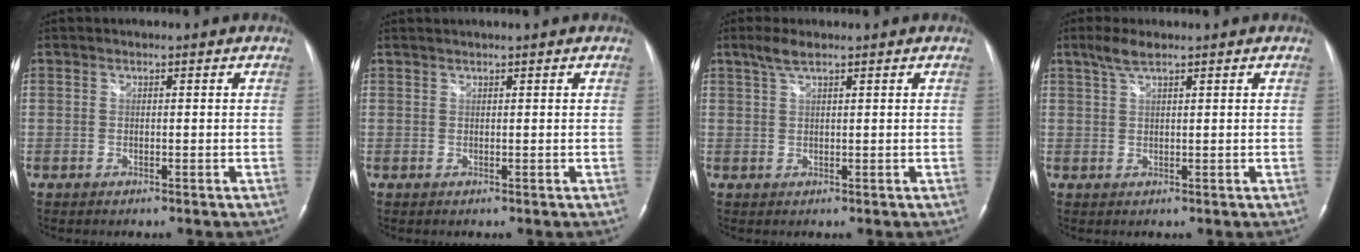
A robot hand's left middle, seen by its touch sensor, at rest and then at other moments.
{"total": 1.1, "force": [0.9, -0.4, 0.5], "torque": [-0.007, 0.016, 0.020]}
{"total": 2.6, "force": [1.9, 0.4, 1.8], "torque": [-0.044, 0.009, 0.040]}
{"total": 2.9, "force": [2.1, 0.4, 2.0], "torque": [-0.047, 0.009, 0.044]}